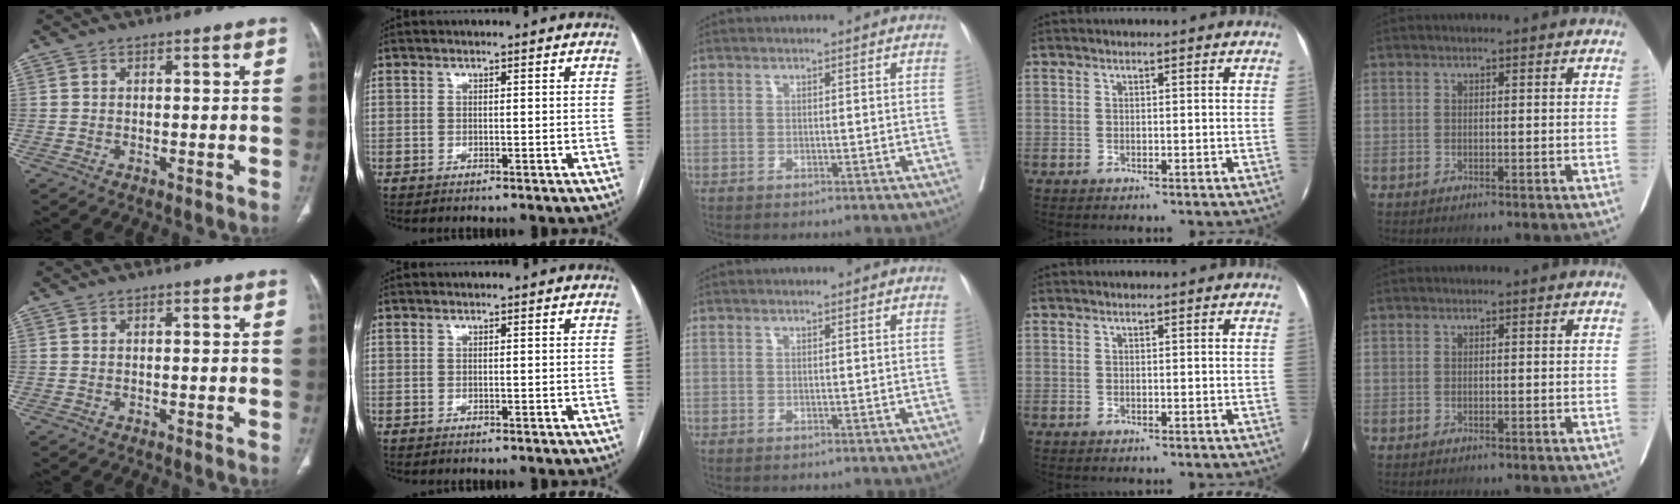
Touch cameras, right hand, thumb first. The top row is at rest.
{}